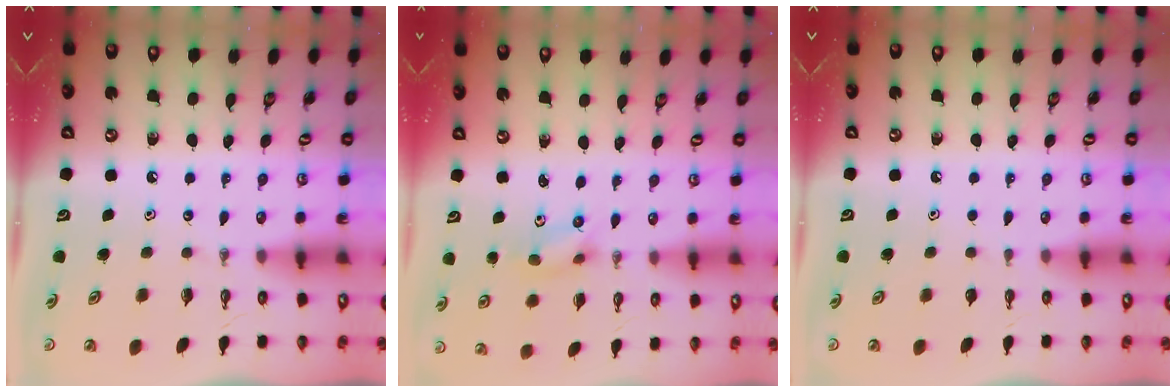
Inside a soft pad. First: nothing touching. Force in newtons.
{"total": 2.3, "press": 2.2, "slide": 0.8}
{"total": 0.9, "press": 0.1, "slide": 0.9}